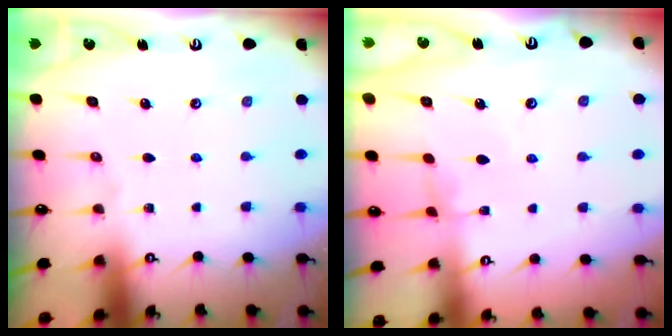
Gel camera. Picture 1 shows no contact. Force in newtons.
{"total": 1.6, "press": 1.5, "slide": 0.5}